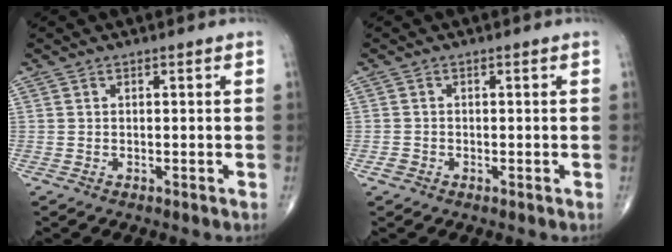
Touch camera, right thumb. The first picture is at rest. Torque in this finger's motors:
{"motor_torque": [-0.14, -0.05, -0.14, -0.11, 0.03]}